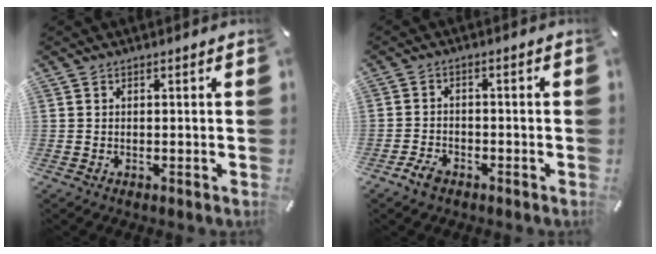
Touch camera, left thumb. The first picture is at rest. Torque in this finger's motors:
{"motor_torque": [-0.40, 0.40, 0.03, 0.03, 0.00]}